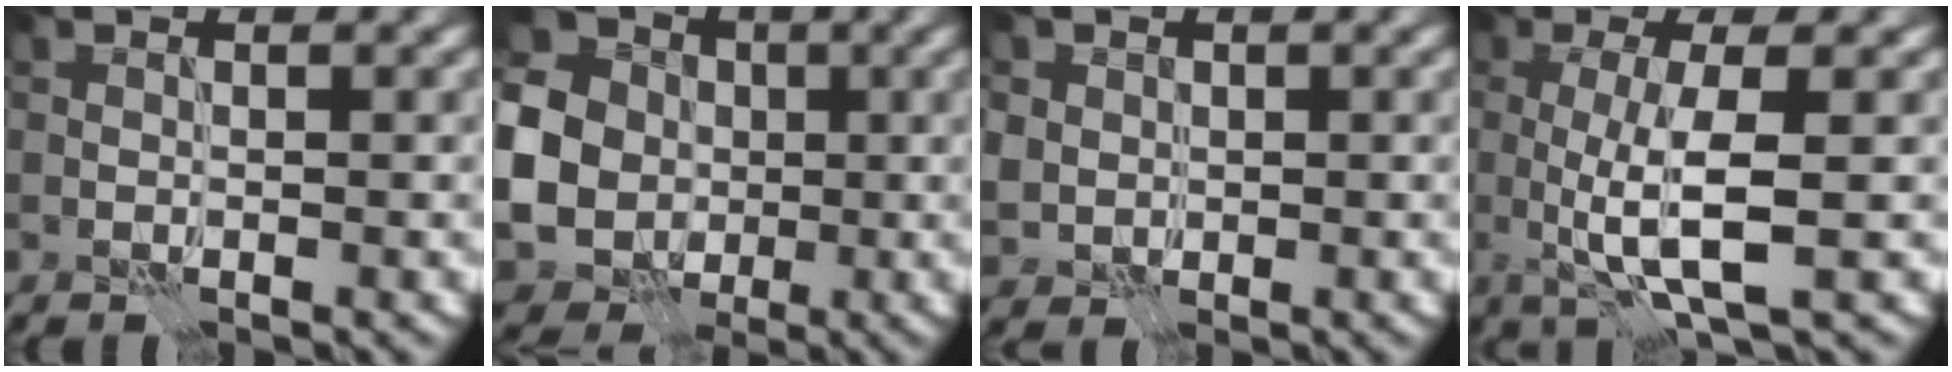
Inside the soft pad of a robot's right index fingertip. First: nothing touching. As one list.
[{"total": 17.6, "force": [-0.9, 16.1, 7.1], "torque": [-0.199, 0.005, -0.042]}, {"total": 3.3, "force": [1.1, 2.9, 0.9], "torque": [-0.035, 0.005, 0.026]}, {"total": 5.3, "force": [-0.3, 1.0, 5.2], "torque": [-0.091, -0.003, -0.008]}]